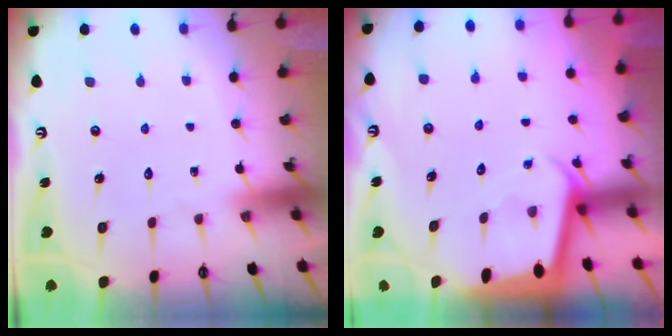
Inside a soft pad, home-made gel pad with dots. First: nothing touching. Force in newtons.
{"total": 2.1, "press": 2.1, "slide": 0.2}